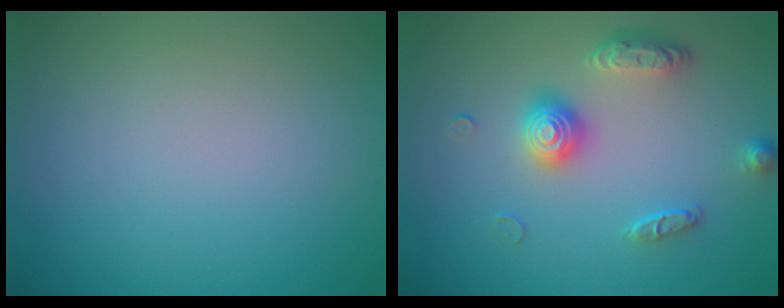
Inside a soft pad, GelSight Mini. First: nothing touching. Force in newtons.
{"total": 3.4, "press": 3.0, "slide": 1.6}